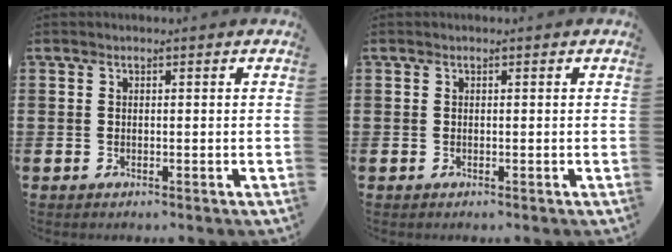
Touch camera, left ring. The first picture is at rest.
{"total": 0.0}